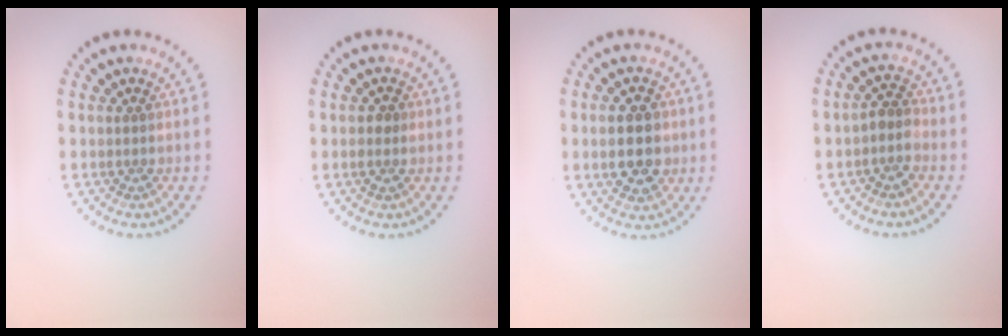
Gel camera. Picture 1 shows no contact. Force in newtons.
{"total": 1.2, "press": 1.2, "slide": 0.0}
{"total": 5.2, "press": 5.2, "slide": 0.2}
{"total": 1.9, "press": 1.6, "slide": 0.9}